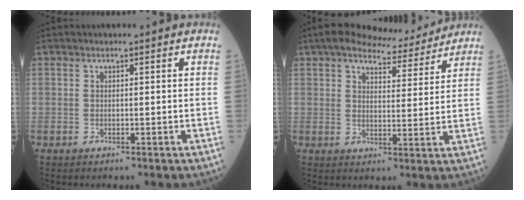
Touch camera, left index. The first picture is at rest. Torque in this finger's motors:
{"motor_torque": [0.82, -0.90, 0.20, 0.00]}